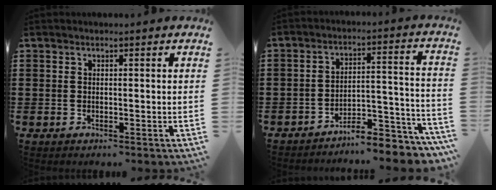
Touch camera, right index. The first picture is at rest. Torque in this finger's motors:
{"motor_torque": [0.60, 0.86, 0.31, 0.05]}